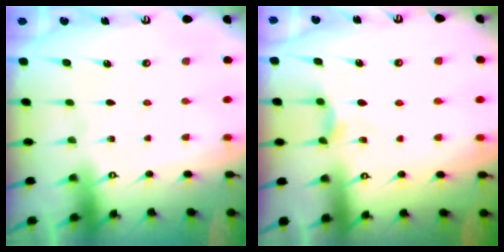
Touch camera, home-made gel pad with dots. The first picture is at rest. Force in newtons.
{"total": 4.4, "press": 4.4, "slide": 0.7}